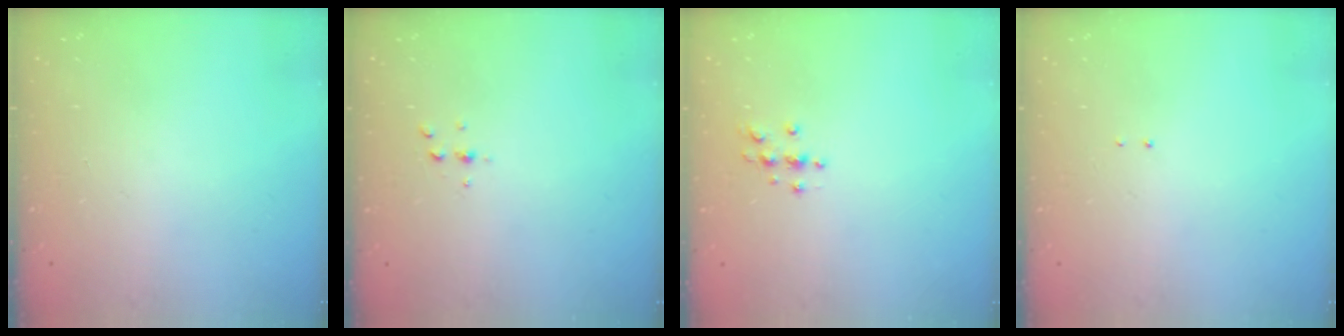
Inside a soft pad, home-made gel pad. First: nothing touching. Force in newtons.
{"total": 2.6, "press": 2.6, "slide": 0.3}
{"total": 3.7, "press": 3.7, "slide": 0.4}
{"total": 1.3, "press": 1.2, "slide": 0.6}